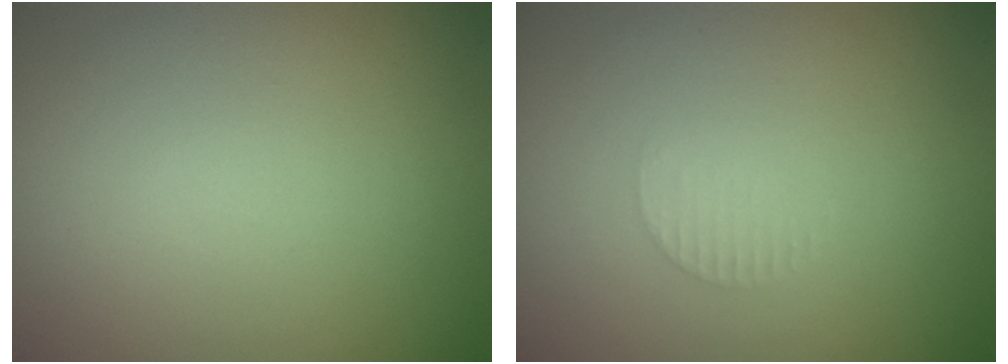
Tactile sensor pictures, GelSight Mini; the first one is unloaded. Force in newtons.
{"total": 0.8, "press": 0.8, "slide": 0.2}